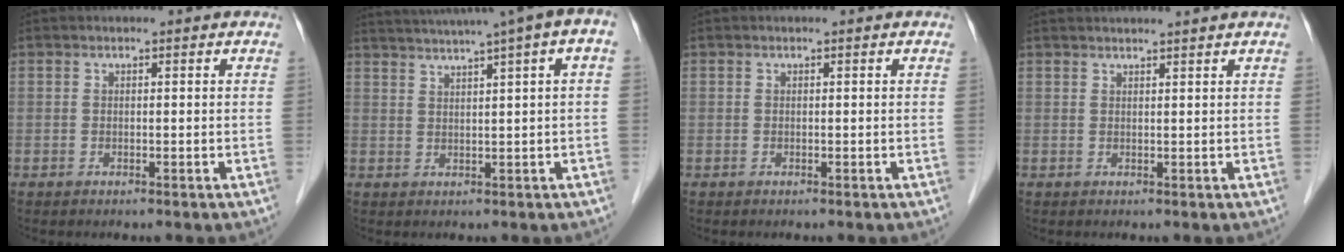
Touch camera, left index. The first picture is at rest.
{"total": 13.1, "force": [8.5, 0.0, 9.9], "torque": [-0.162, 0.043, 0.107]}
{"total": 0.0}
{"total": 4.6, "force": [4.1, -1.0, 1.6], "torque": [-0.016, 0.018, 0.051]}